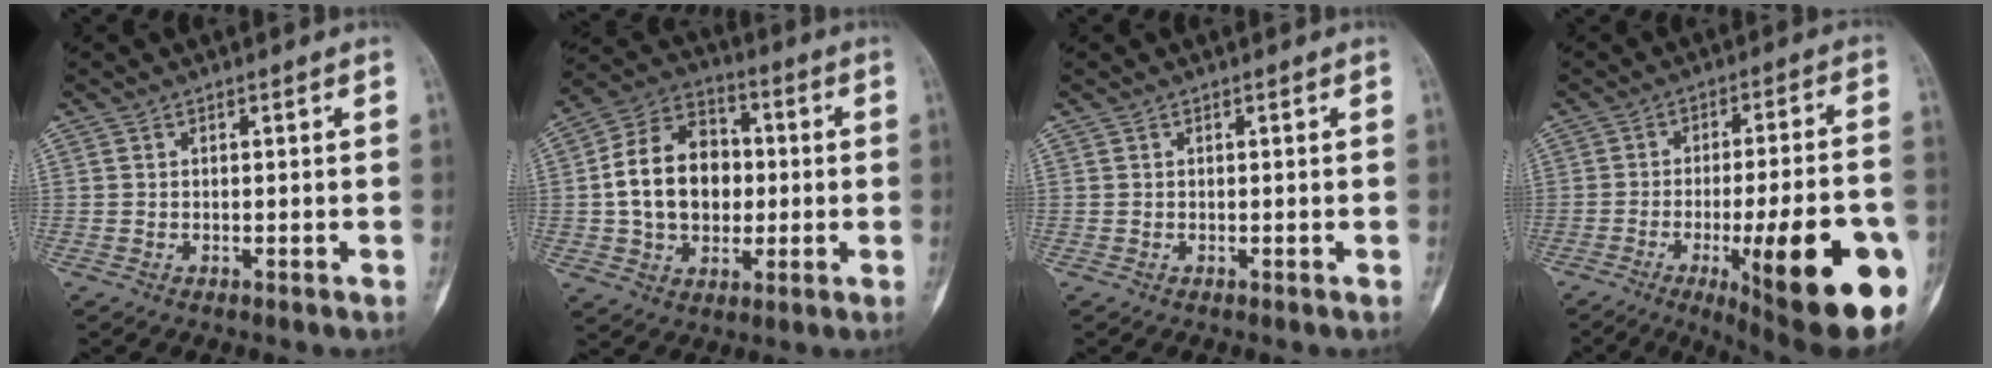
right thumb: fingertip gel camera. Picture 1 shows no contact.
{"total": 16.0, "force": [0.1, 11.9, 10.8], "torque": [-0.156, 0.026, 0.001]}
{"total": 0.0}
{"total": 24.9, "force": [-8.6, 5.9, 22.6], "torque": [-0.260, 0.007, -0.108]}